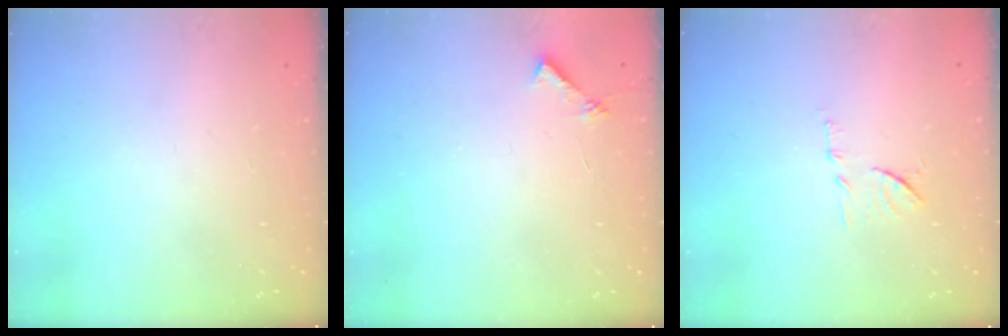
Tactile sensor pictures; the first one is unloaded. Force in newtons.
{"total": 5.6, "press": 5.5, "slide": 0.6}
{"total": 8.7, "press": 8.7, "slide": 0.3}